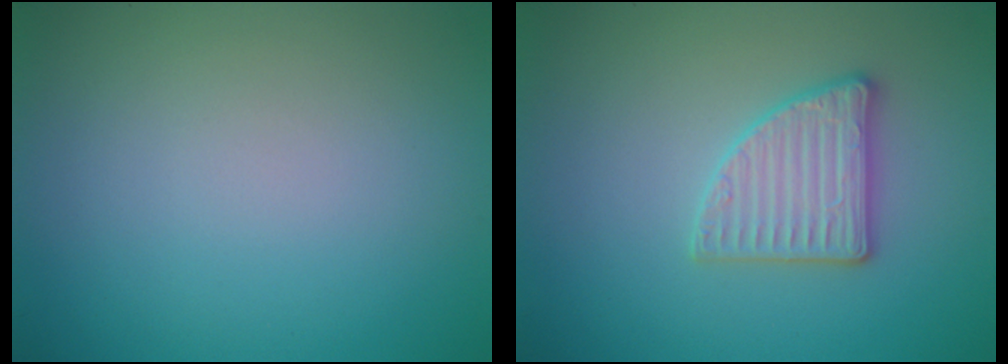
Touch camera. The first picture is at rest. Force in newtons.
{"total": 2.9, "press": 2.8, "slide": 0.5}